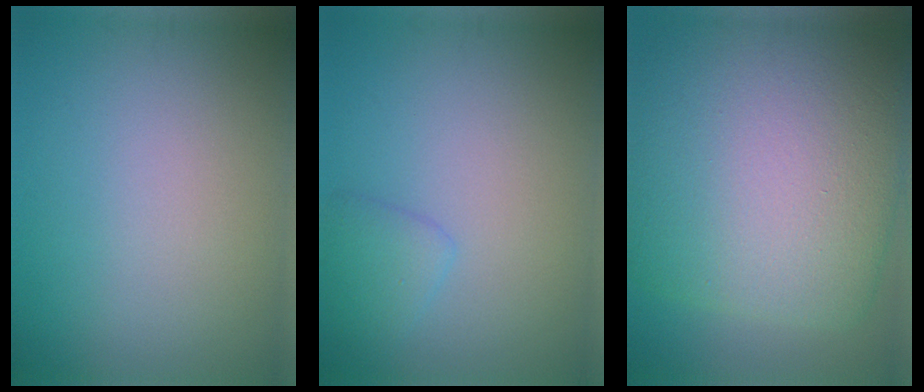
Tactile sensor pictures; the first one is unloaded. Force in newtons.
{"total": 1.7, "press": 1.7, "slide": 0.2}
{"total": 16.4, "press": 16.4, "slide": 0.5}